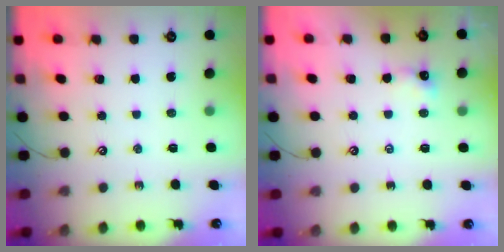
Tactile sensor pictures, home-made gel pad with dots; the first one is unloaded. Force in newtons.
{"total": 0.8, "press": 0.8, "slide": 0.3}